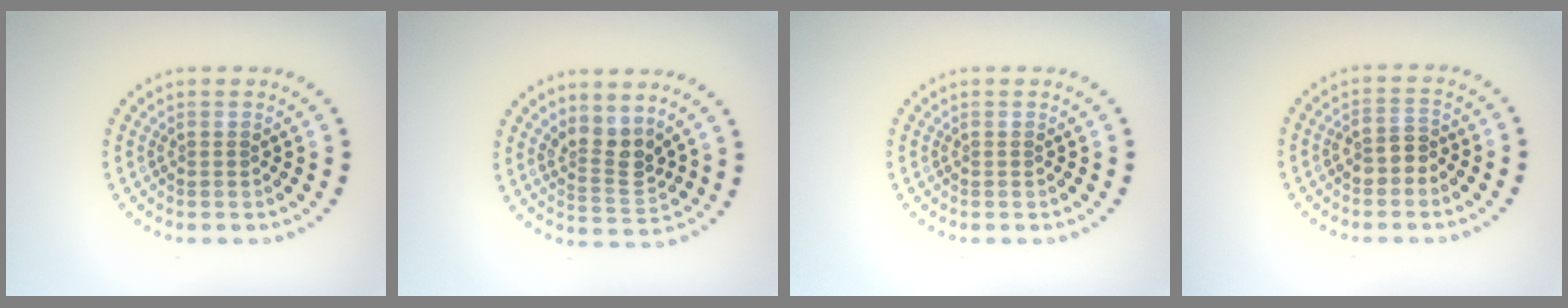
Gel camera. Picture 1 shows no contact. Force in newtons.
{"total": 3.1, "press": 2.7, "slide": 1.6}
{"total": 0.0}
{"total": 2.1, "press": 2.0, "slide": 0.8}